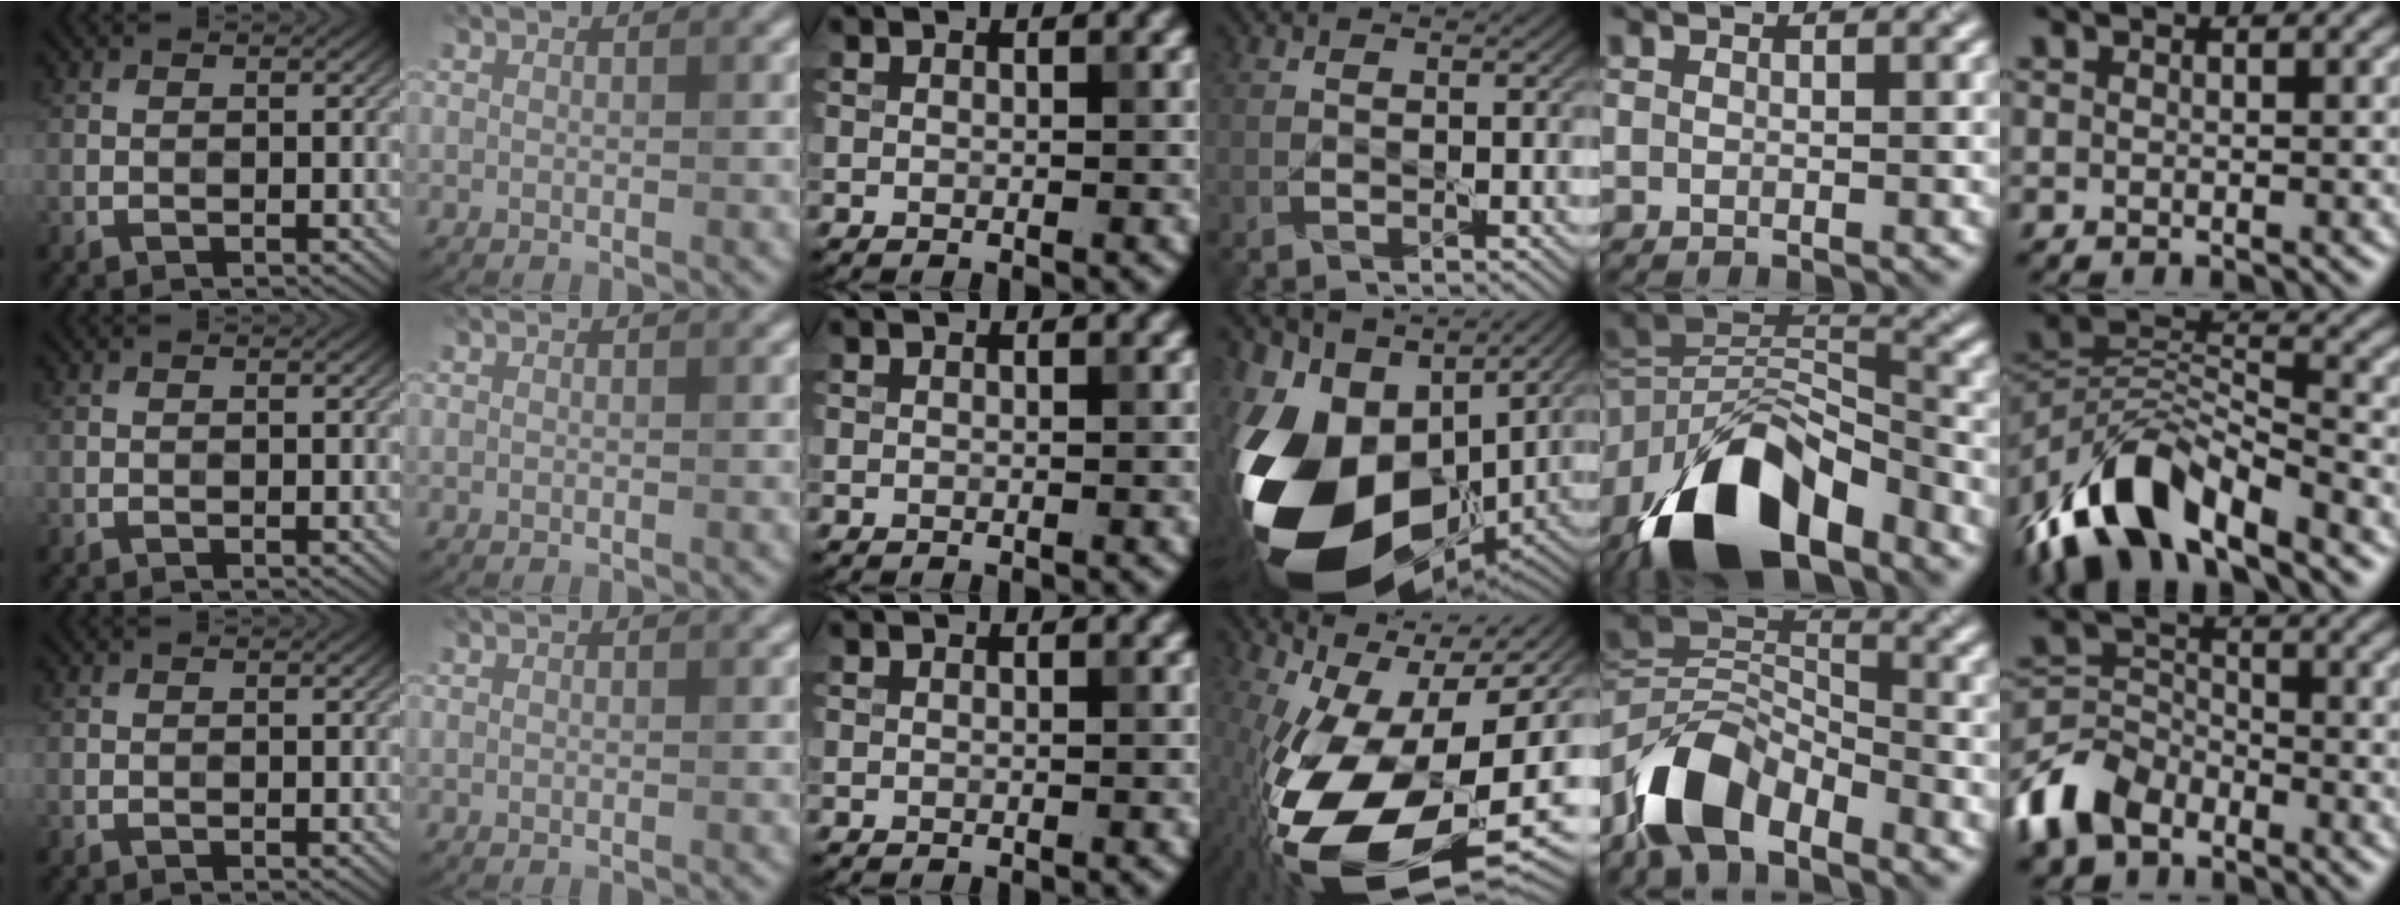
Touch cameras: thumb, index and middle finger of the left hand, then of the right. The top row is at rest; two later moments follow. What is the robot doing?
{"motion": "lift_and_place", "object": "knife"}